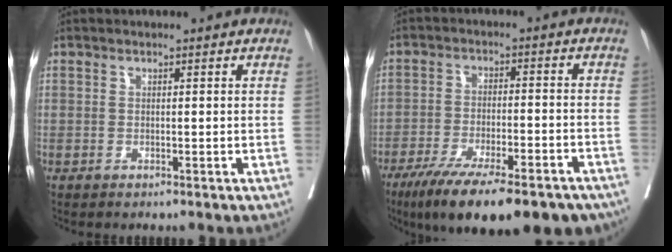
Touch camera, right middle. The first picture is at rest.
{"total": 21.5, "force": [-16.1, 5.3, 13.2], "torque": [-0.168, -0.015, -0.232]}